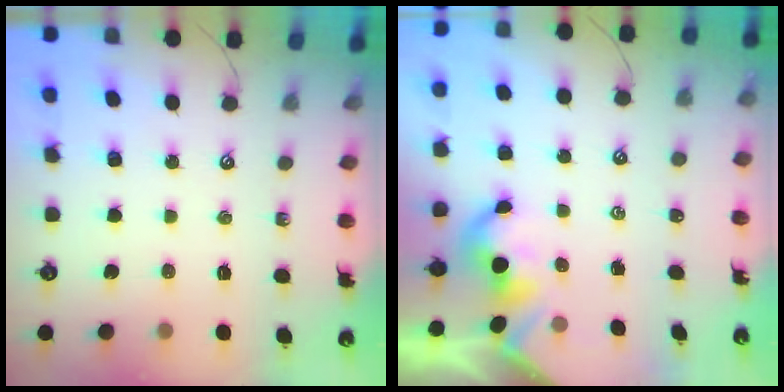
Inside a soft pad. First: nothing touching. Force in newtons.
{"total": 2.5, "press": 2.5, "slide": 0.2}